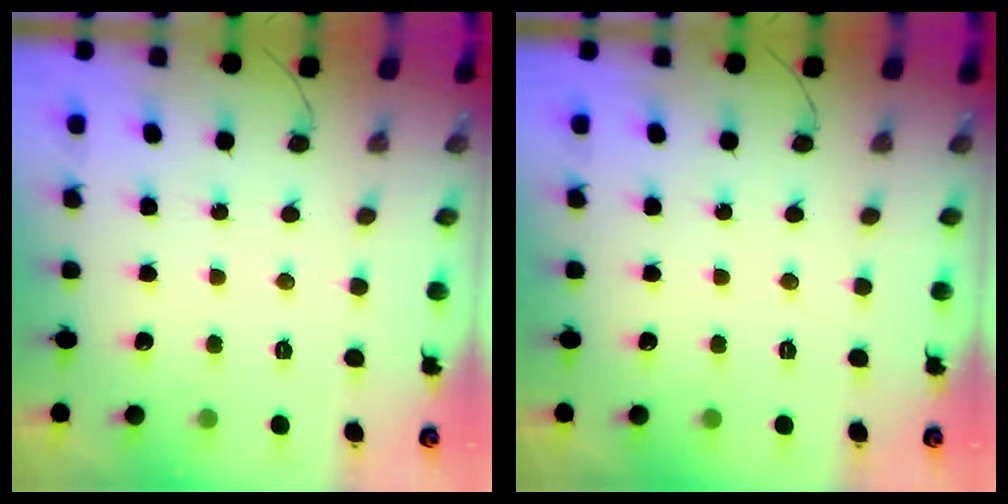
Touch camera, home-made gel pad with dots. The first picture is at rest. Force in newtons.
{"total": 0.0}